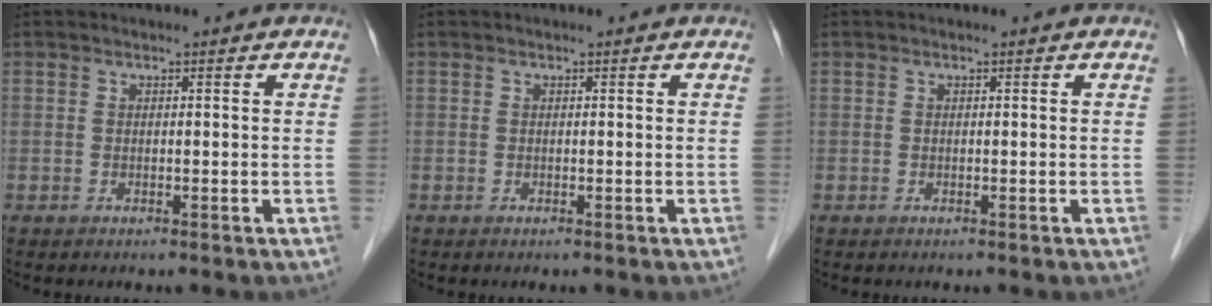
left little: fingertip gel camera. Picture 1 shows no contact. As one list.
[{"total": 0.0}, {"total": 0.0}]